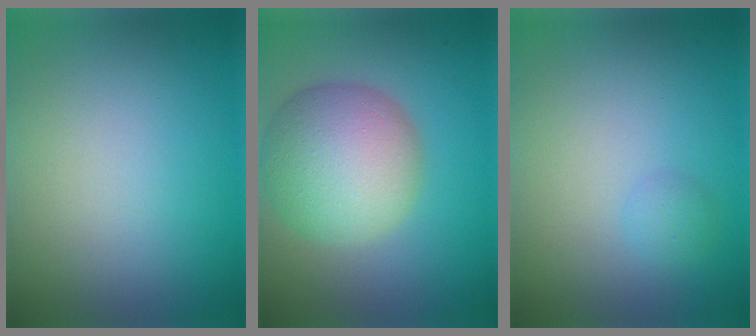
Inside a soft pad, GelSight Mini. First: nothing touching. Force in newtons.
{"total": 9.0, "press": 9.0, "slide": 0.3}
{"total": 1.1, "press": 1.1, "slide": 0.1}